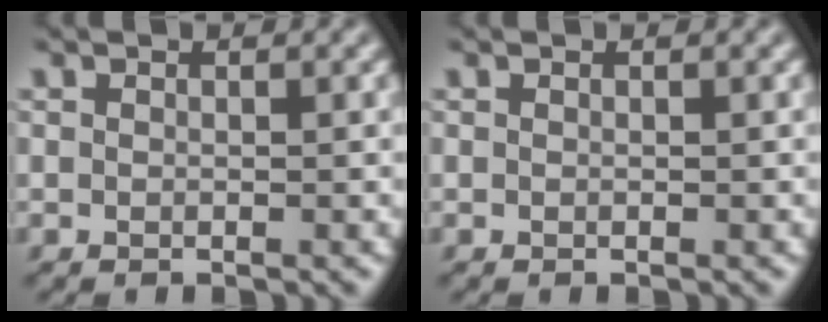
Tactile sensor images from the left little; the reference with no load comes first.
{"total": 0.0}